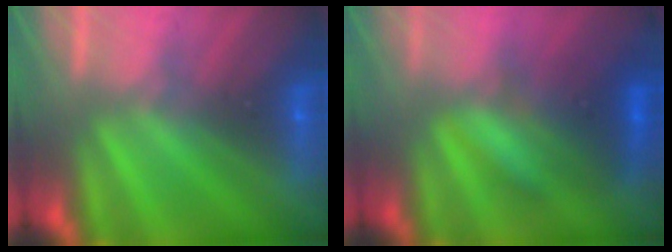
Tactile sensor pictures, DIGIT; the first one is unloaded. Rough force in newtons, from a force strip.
{"total": 3.6}